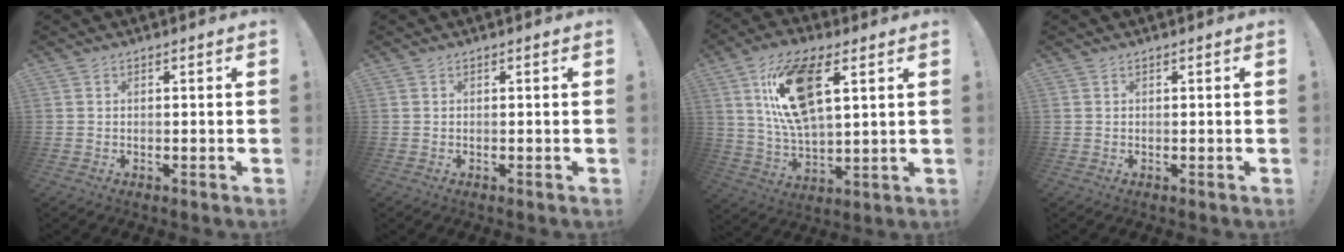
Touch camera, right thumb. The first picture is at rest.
{"total": 0.0}
{"total": 18.4, "force": [7.3, 8.4, 14.6], "torque": [-0.269, -0.014, 0.122]}
{"total": 0.0}